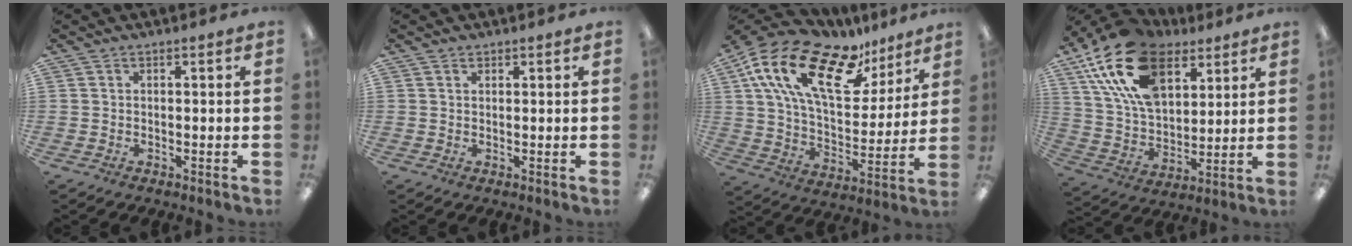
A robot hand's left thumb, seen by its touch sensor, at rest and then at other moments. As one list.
[{"total": 1.0, "force": [0.8, 0.6, 0.1], "torque": [0.006, -0.002, 0.014]}, {"total": 23.2, "force": [13.3, 10.7, 15.7], "torque": [-0.294, -0.060, 0.235]}, {"total": 21.4, "force": [11.6, 12.5, 13.0], "torque": [-0.264, -0.037, 0.208]}]